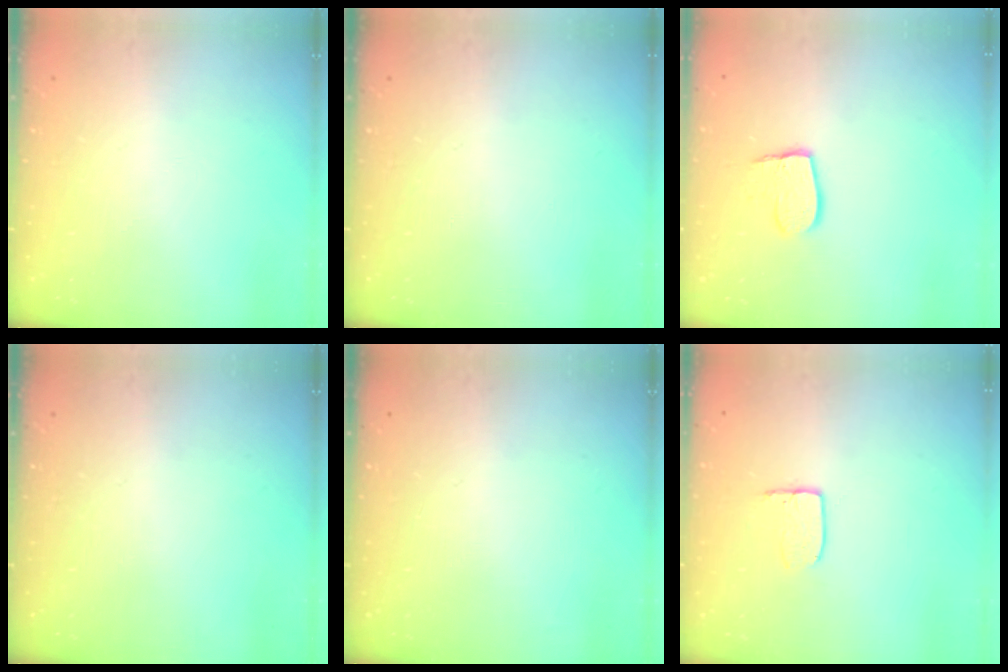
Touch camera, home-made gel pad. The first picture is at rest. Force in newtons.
{"total": 0.0}
{"total": 8.7, "press": 8.6, "slide": 0.7}
{"total": 0.0}
{"total": 0.0}
{"total": 5.8, "press": 5.8, "slide": 0.4}